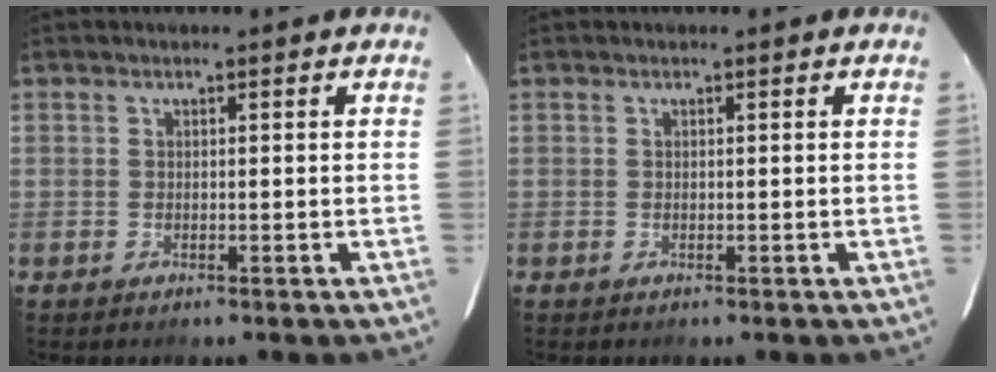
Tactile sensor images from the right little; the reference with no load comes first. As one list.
[{"total": 0.0}]